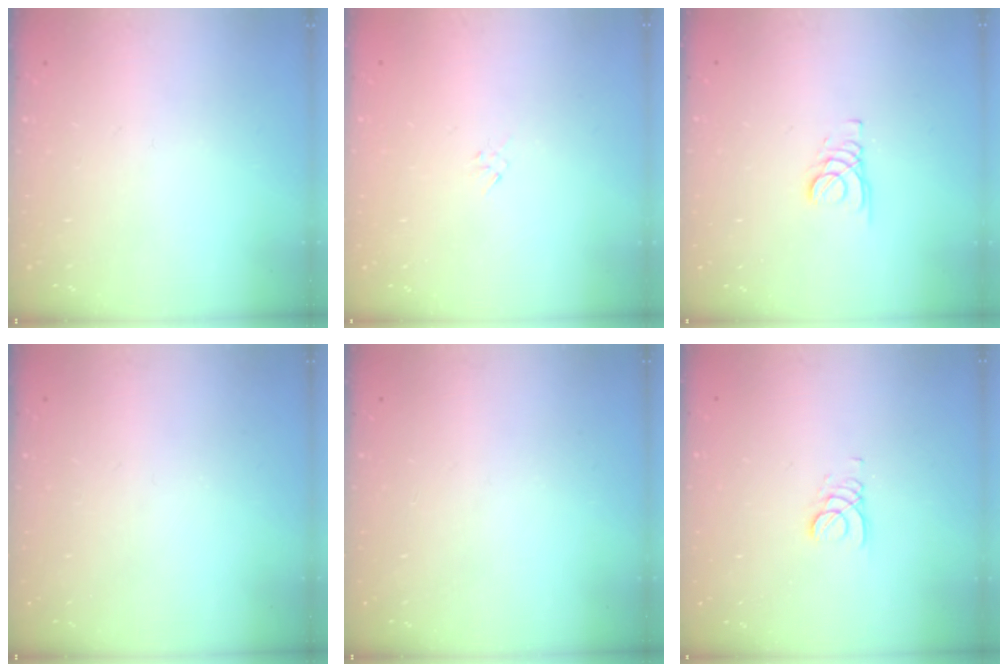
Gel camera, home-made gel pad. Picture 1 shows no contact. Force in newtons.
{"total": 1.3, "press": 1.3, "slide": 0.4}
{"total": 1.8, "press": 1.8, "slide": 0.2}
{"total": 0.0}
{"total": 0.0}
{"total": 2.2, "press": 2.2, "slide": 0.3}